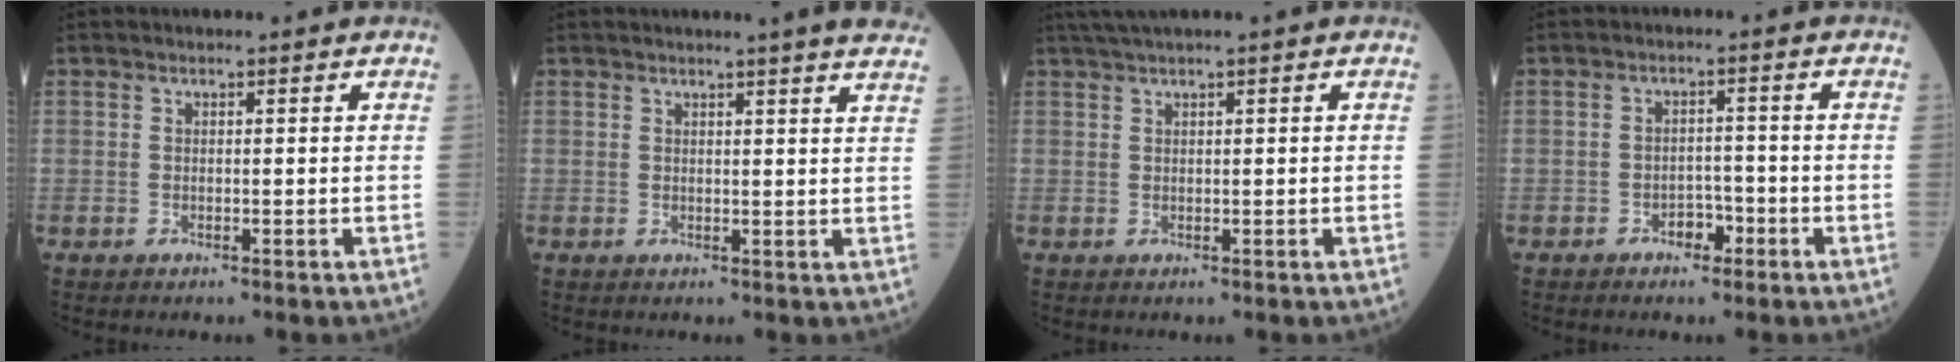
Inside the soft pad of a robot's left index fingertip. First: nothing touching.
{"total": 8.2, "force": [7.3, -0.7, 3.7], "torque": [-0.042, -0.013, 0.058]}
{"total": 2.3, "force": [1.6, -0.5, 1.6], "torque": [-0.037, 0.014, 0.036]}
{"total": 2.8, "force": [-1.8, 1.6, 1.5], "torque": [-0.019, 0.007, -0.029]}